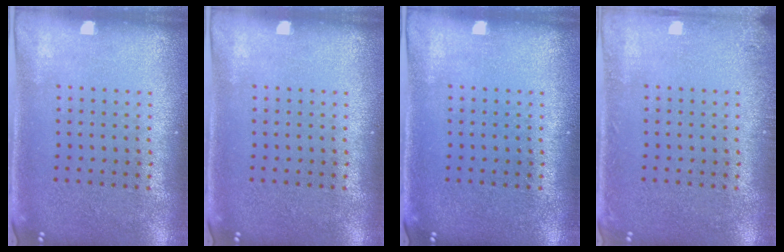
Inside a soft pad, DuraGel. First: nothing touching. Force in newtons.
{"total": 0.0}
{"total": 0.0}
{"total": 1.1, "press": 1.1, "slide": 0.1}